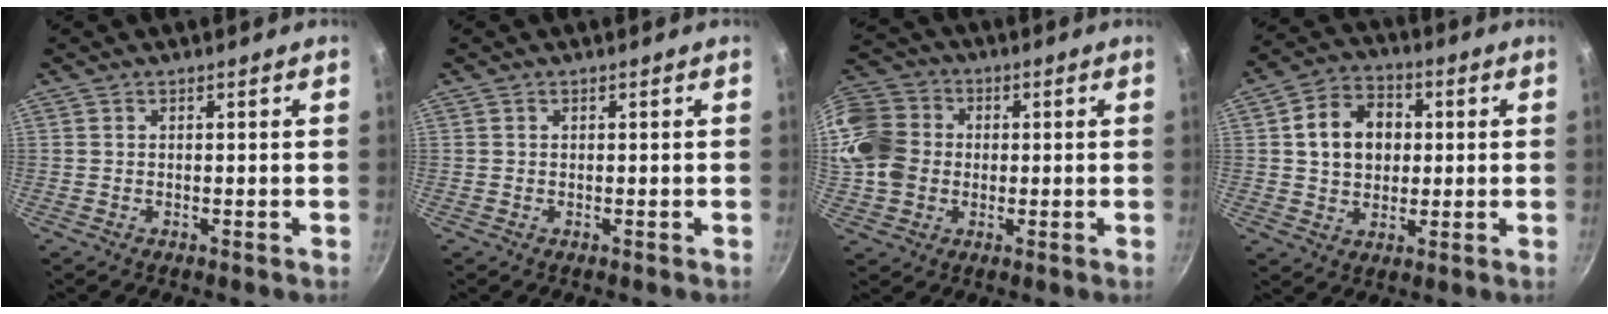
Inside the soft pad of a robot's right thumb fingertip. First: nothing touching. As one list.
[{"total": 0.0}, {"total": 16.9, "force": [0.6, 14.4, 8.8], "torque": [-0.188, 0.030, 0.002]}, {"total": 11.2, "force": [1.7, 8.8, 6.7], "torque": [-0.088, 0.015, 0.023]}]